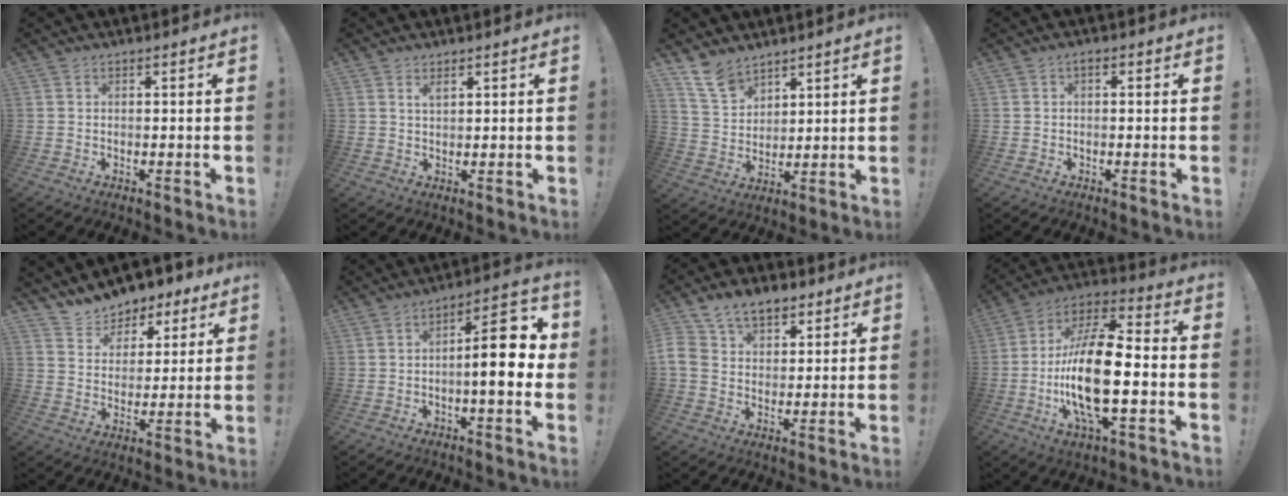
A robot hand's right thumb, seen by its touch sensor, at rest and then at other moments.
{"total": 1.8, "force": [1.3, 0.5, 1.2], "torque": [-0.010, -0.007, 0.020]}
{"total": 10.4, "force": [8.2, 5.6, 3.2], "torque": [-0.074, -0.048, 0.162]}
{"total": 1.0, "force": [-0.5, 0.3, 0.8], "torque": [-0.017, 0.005, -0.011]}
{"total": 8.7, "force": [7.7, 4.0, 0.3], "torque": [-0.008, -0.075, 0.145]}
{"total": 13.8, "force": [-0.3, 4.2, 13.1], "torque": [-0.174, 0.000, -0.010]}
{"total": 11.2, "force": [5.5, 7.8, 5.8], "torque": [-0.114, -0.013, 0.110]}
{"total": 20.9, "force": [-3.6, 8.1, 18.9], "torque": [-0.370, 0.008, -0.066]}